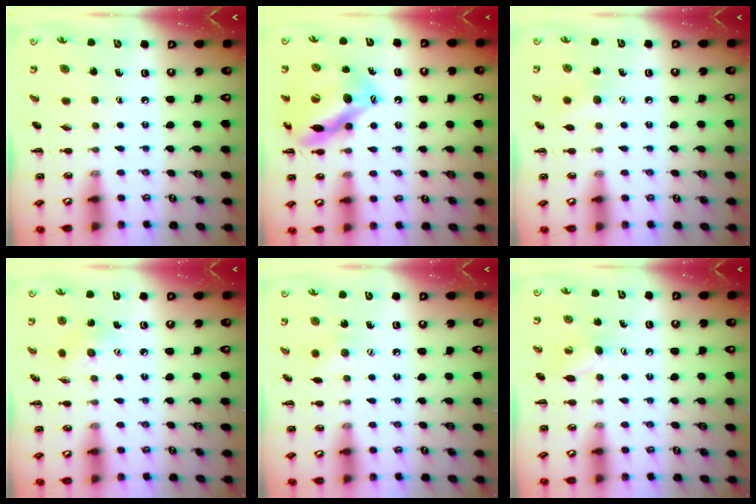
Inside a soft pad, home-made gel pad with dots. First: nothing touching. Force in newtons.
{"total": 14.5, "press": 13.9, "slide": 4.3}
{"total": 7.7, "press": 7.5, "slide": 1.6}
{"total": 4.0, "press": 3.8, "slide": 1.1}
{"total": 4.4, "press": 4.3, "slide": 0.9}
{"total": 5.3, "press": 5.1, "slide": 1.3}